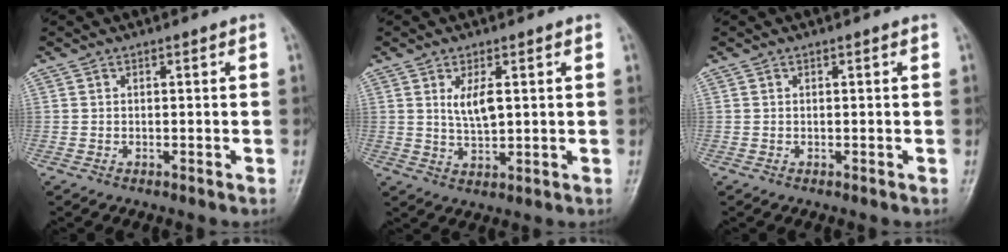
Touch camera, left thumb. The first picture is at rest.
{"total": 4.8, "force": [1.4, 1.9, 4.2], "torque": [-0.071, -0.014, 0.030]}
{"total": 0.0}